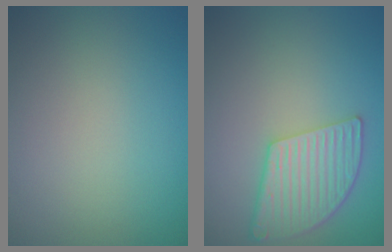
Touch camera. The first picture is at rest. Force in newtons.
{"total": 5.1, "press": 4.0, "slide": 3.1}